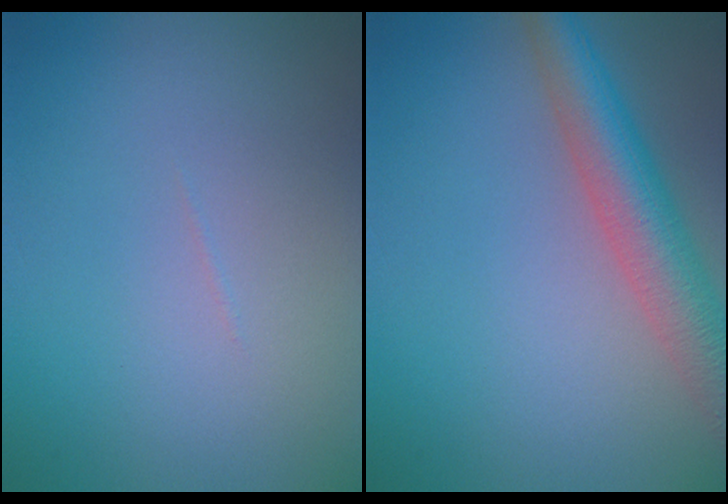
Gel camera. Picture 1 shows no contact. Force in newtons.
{"total": 6.2, "press": 6.2, "slide": 0.1}